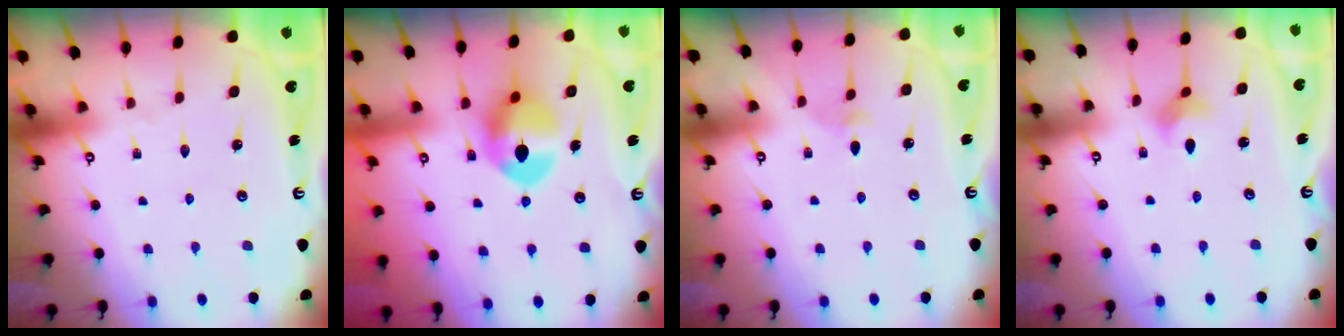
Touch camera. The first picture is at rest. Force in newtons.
{"total": 10.5, "press": 10.5, "slide": 0.6}
{"total": 2.7, "press": 2.6, "slide": 0.9}
{"total": 2.8, "press": 2.8, "slide": 0.1}